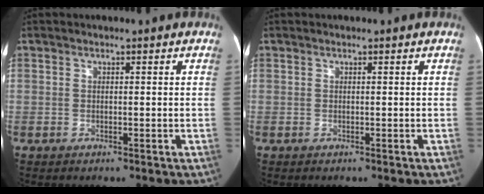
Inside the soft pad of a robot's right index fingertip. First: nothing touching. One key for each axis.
{"total": 0.0}